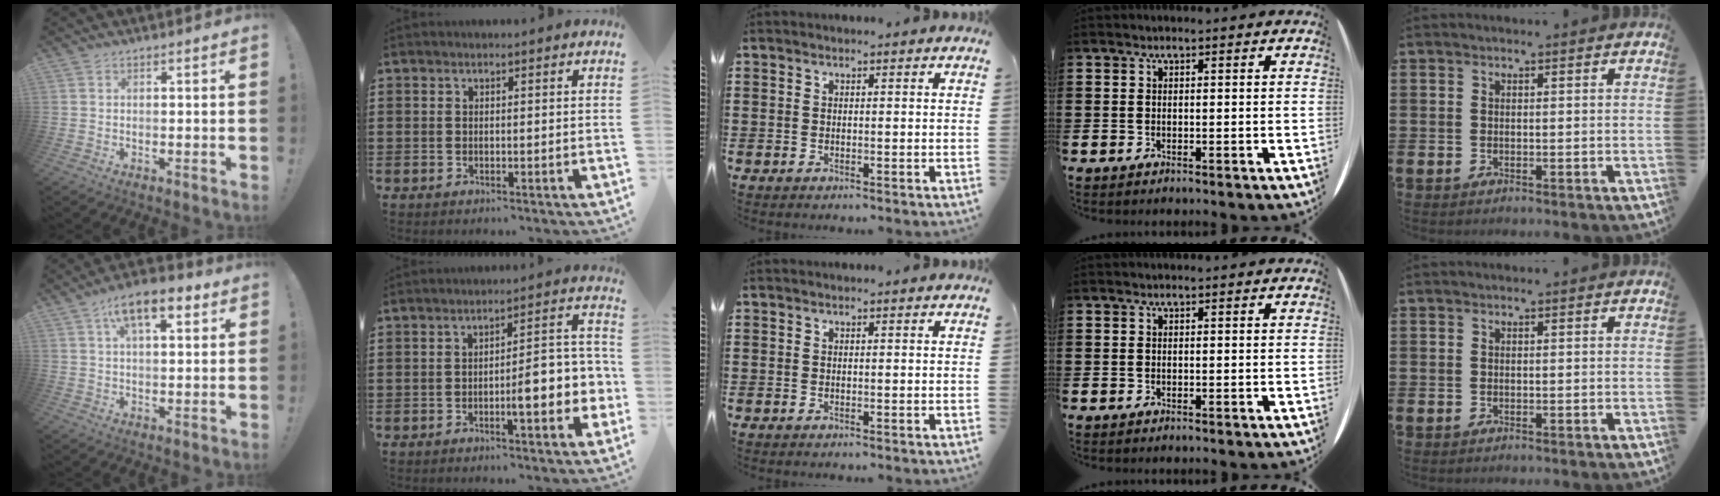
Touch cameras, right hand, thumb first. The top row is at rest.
{"thumb": {"total": 11.0, "force": [5.2, 4.9, 8.4], "torque": [-0.120, -0.014, 0.086]}, "index": {"total": 7.4, "force": [-2.3, 2.0, 6.7], "torque": [-0.086, -0.015, -0.045]}}